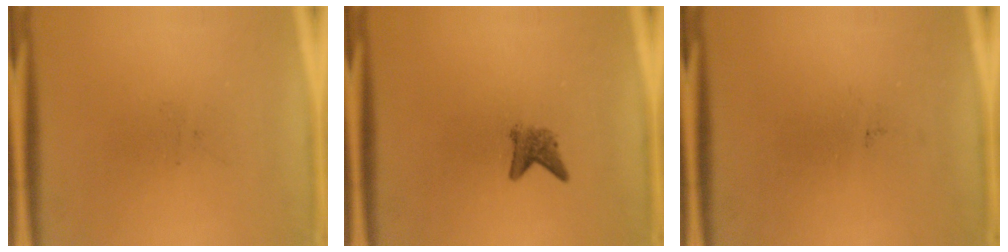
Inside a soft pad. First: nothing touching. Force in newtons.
{"total": 2.1}
{"total": 0.0}